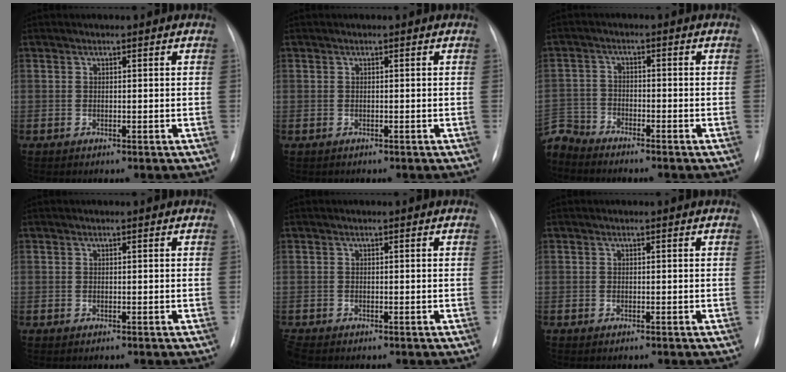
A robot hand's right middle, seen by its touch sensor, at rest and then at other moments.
{"total": 0.5, "force": [-0.3, 0.5, -0.1], "torque": [0.001, 0.006, -0.006]}
{"total": 6.0, "force": [-5.9, 0.9, 0.0], "torque": [0.000, -0.006, -0.118]}
{"total": 0.0}
{"total": 1.4, "force": [-1.2, 0.4, 0.5], "torque": [-0.014, -0.004, -0.019]}
{"total": 0.0}